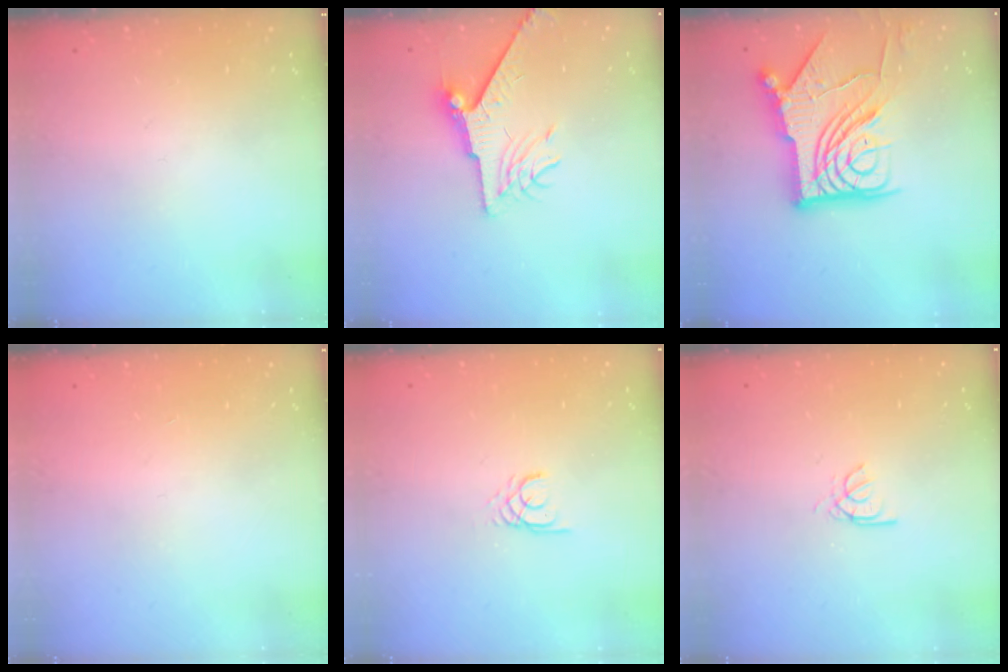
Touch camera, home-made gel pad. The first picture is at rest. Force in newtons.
{"total": 7.8, "press": 7.7, "slide": 0.9}
{"total": 21.3, "press": 21.2, "slide": 2.4}
{"total": 1.0, "press": 0.9, "slide": 0.2}
{"total": 2.2, "press": 2.2, "slide": 0.2}
{"total": 2.6, "press": 2.6, "slide": 0.3}